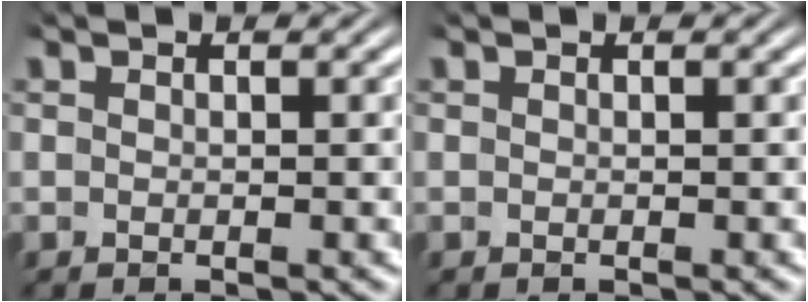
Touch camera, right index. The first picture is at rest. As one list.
[{"total": 0.0}]